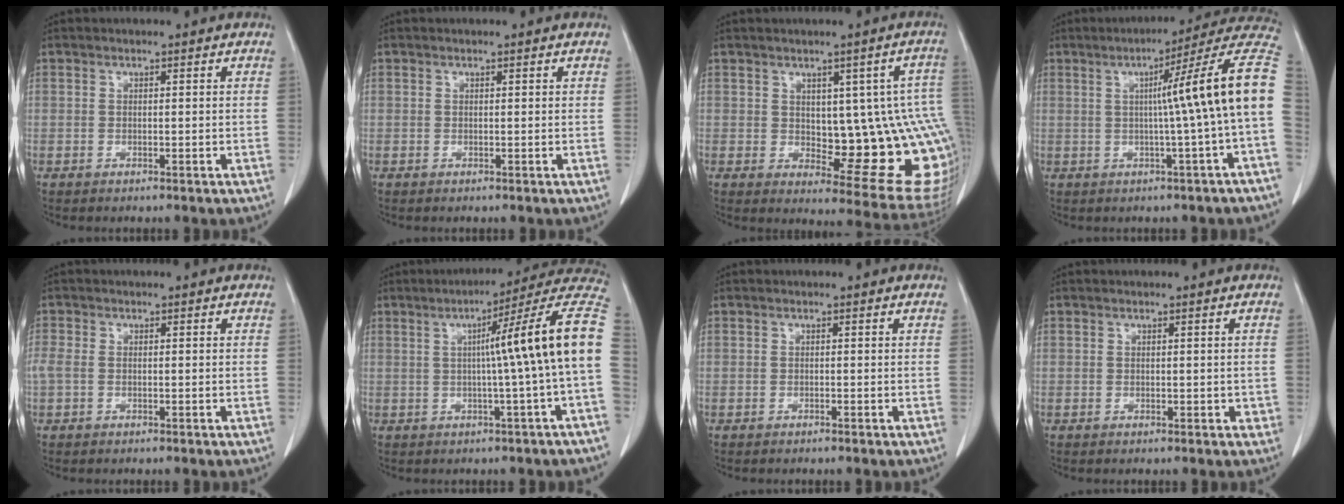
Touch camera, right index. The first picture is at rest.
{"total": 0.0}
{"total": 15.4, "force": [-0.3, 5.7, 14.3], "torque": [-0.123, 0.013, 0.015]}
{"total": 14.2, "force": [0.5, -2.0, 14.1], "torque": [-0.175, 0.027, 0.000]}
{"total": 3.0, "force": [-0.4, 2.0, 2.3], "torque": [-0.075, 0.012, -0.004]}
{"total": 14.9, "force": [0.7, -1.8, 14.8], "torque": [-0.187, 0.030, 0.001]}
{"total": 0.0}
{"total": 0.9, "force": [-0.1, 0.6, 0.6], "torque": [-0.005, 0.001, 0.002]}